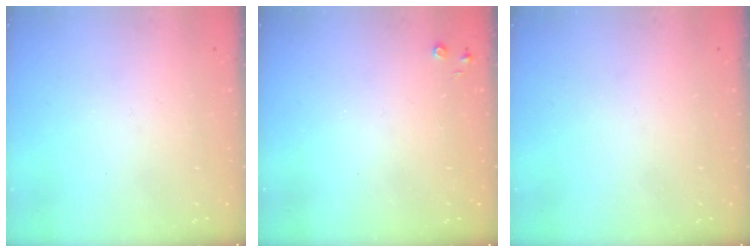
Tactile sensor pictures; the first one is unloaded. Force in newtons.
{"total": 3.3, "press": 3.3, "slide": 0.6}
{"total": 0.0}